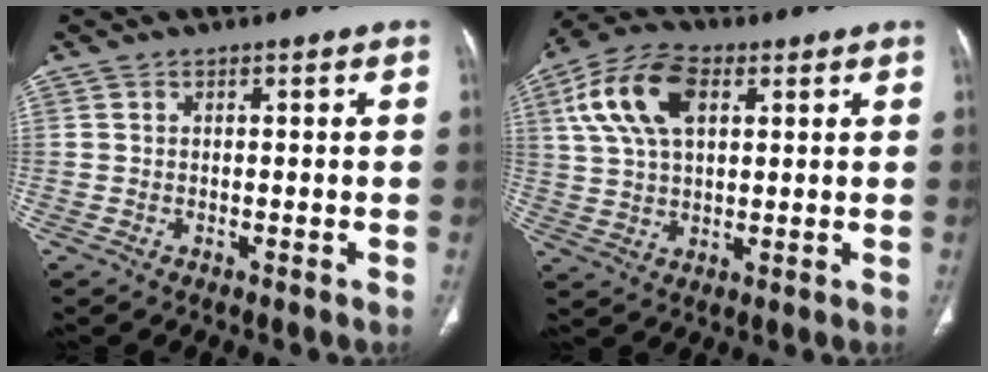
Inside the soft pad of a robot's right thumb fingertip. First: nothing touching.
{"total": 13.5, "force": [4.6, 7.7, 10.1], "torque": [-0.197, 0.010, 0.085]}